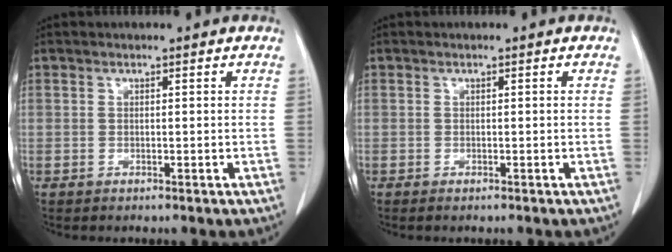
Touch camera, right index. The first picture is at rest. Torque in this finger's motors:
{"motor_torque": [0.01, -0.01, 0.03, 0.01]}